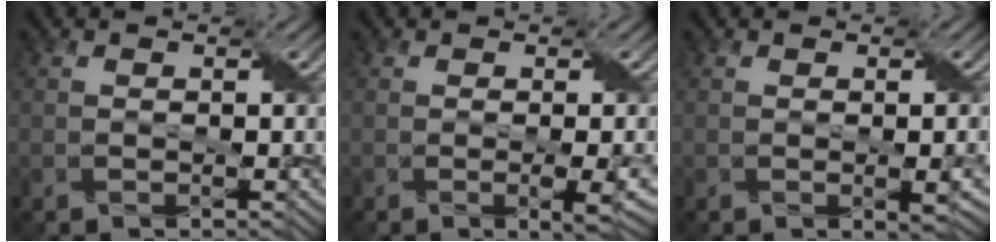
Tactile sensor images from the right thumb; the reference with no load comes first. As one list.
[{"total": 2.4, "force": [-0.3, 0.3, 2.4], "torque": [-0.042, 0.001, -0.003]}, {"total": 1.8, "force": [-0.1, 0.3, 1.8], "torque": [-0.029, 0.001, 0.002]}]